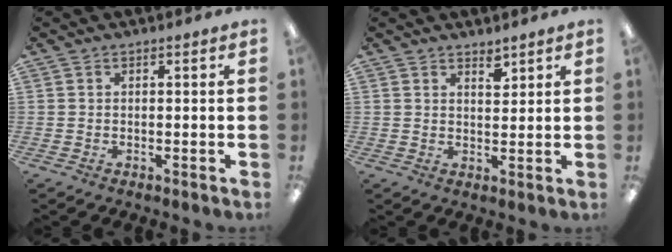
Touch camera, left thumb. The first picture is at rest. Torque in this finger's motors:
{"motor_torque": [-0.13, 0.29, -0.22, -0.08, -0.01]}